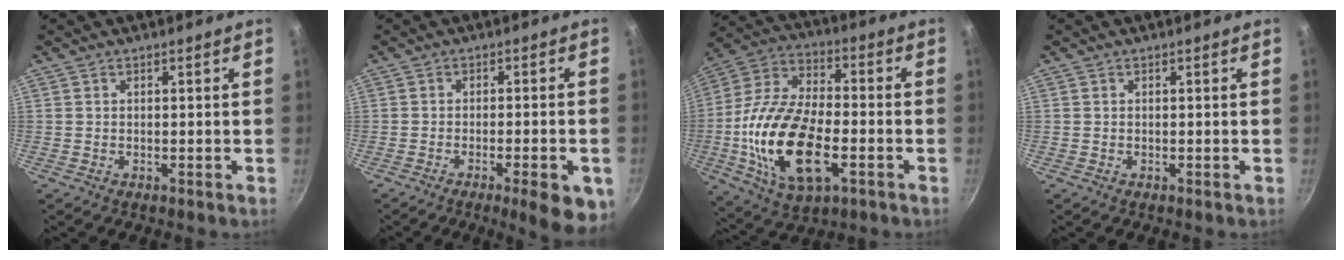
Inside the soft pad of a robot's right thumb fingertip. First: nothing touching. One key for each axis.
{"total": 9.1, "fx": -4.3, "fy": 2.1, "fz": 7.8, "tx": -0.089, "ty": 0.012, "tz": -0.055}
{"total": 22.0, "fx": -5.2, "fy": 11.1, "fz": 18.2, "tx": -0.354, "ty": 0.020, "tz": -0.099}
{"total": 0.0}